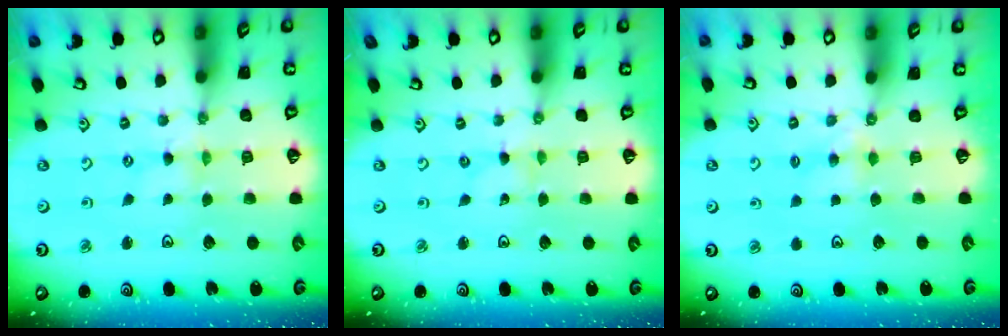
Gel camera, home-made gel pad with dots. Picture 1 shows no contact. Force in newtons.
{"total": 0.0}
{"total": 4.0, "press": 3.9, "slide": 0.6}